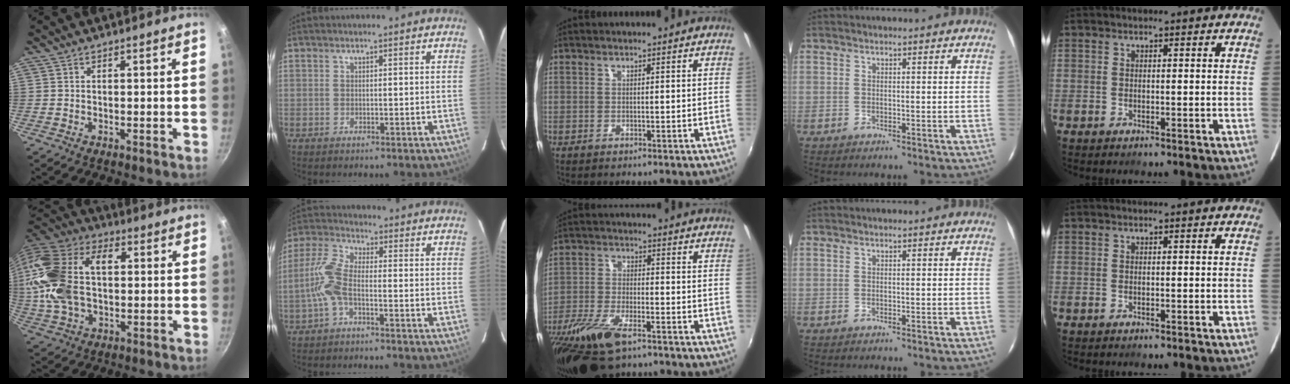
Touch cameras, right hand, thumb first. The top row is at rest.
{"thumb": {"total": 20.3, "force": [1.9, 13.0, 15.5], "torque": [-0.301, 0.028, 0.025]}, "index": {"total": 6.8, "force": [-2.3, 2.0, 6.1], "torque": [-0.149, 0.012, -0.052]}, "middle": {"total": 14.4, "force": [-9.8, 5.1, 9.2], "torque": [-0.210, -0.037, -0.188]}}